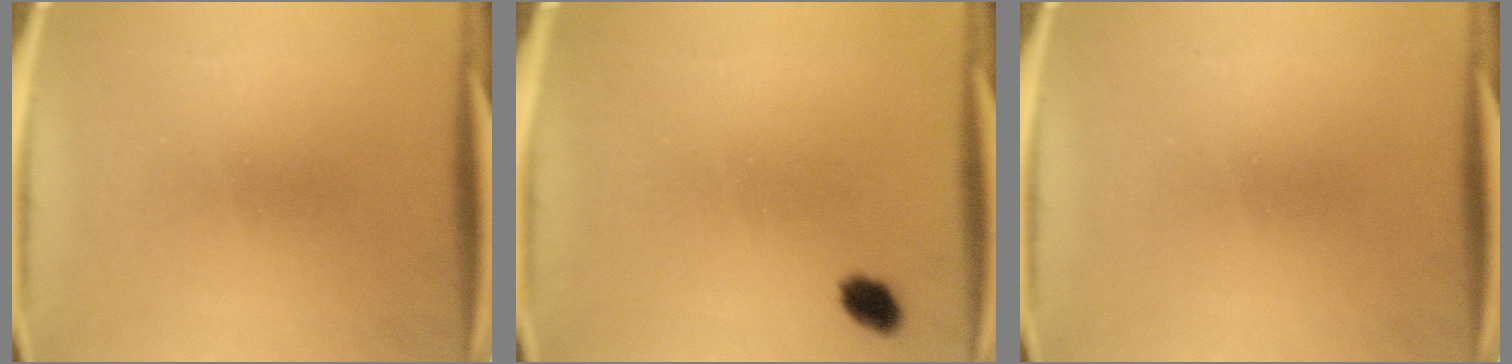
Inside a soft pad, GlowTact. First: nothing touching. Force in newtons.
{"total": 2.8}
{"total": 0.0}